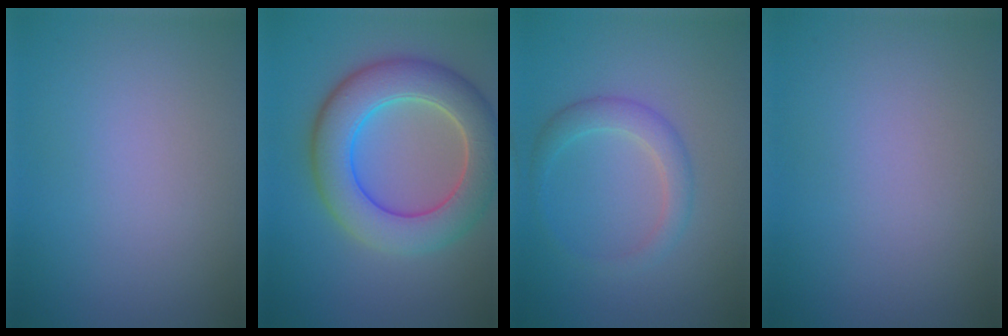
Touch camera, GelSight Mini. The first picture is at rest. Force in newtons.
{"total": 8.2, "press": 8.2, "slide": 0.2}
{"total": 2.4, "press": 2.4, "slide": 0.1}
{"total": 0.0}